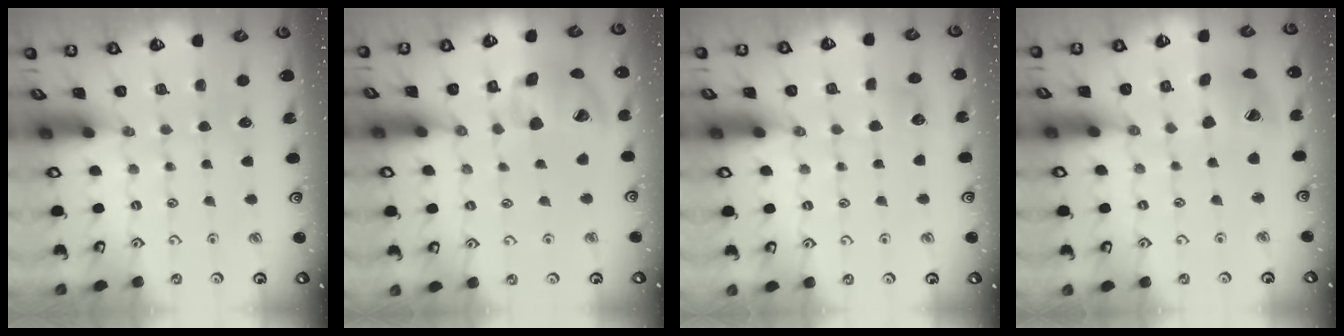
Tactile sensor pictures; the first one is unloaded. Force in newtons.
{"total": 16.5, "press": 16.3, "slide": 2.5}
{"total": 4.3, "press": 4.3, "slide": 0.5}
{"total": 13.8, "press": 13.7, "slide": 1.9}